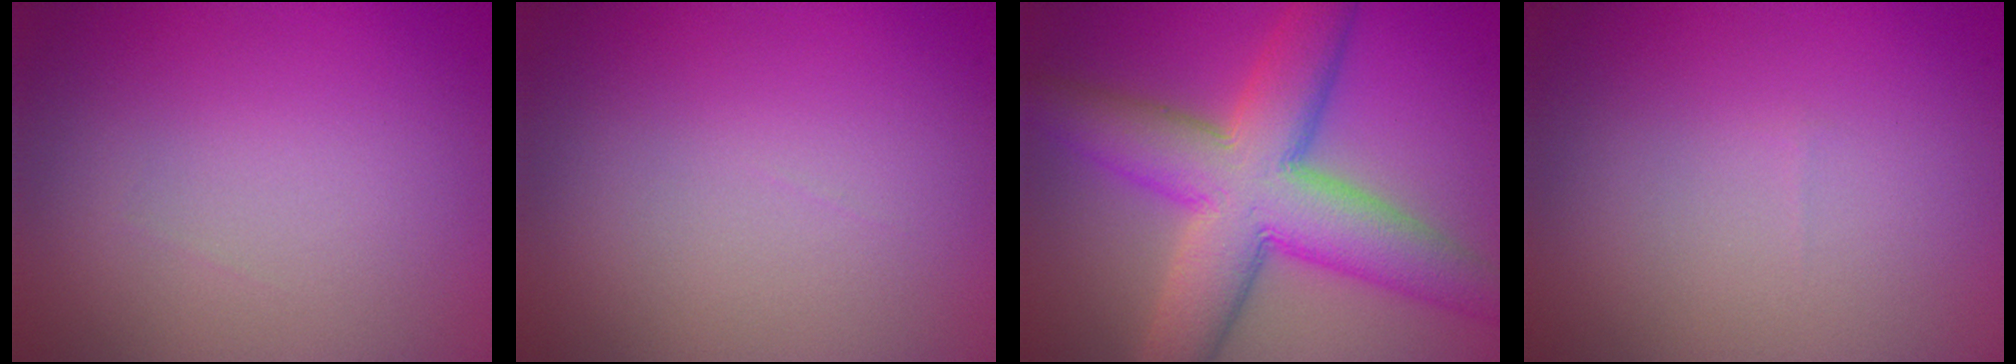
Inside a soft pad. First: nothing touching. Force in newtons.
{"total": 0.0}
{"total": 11.1, "press": 11.1, "slide": 0.4}
{"total": 0.0}